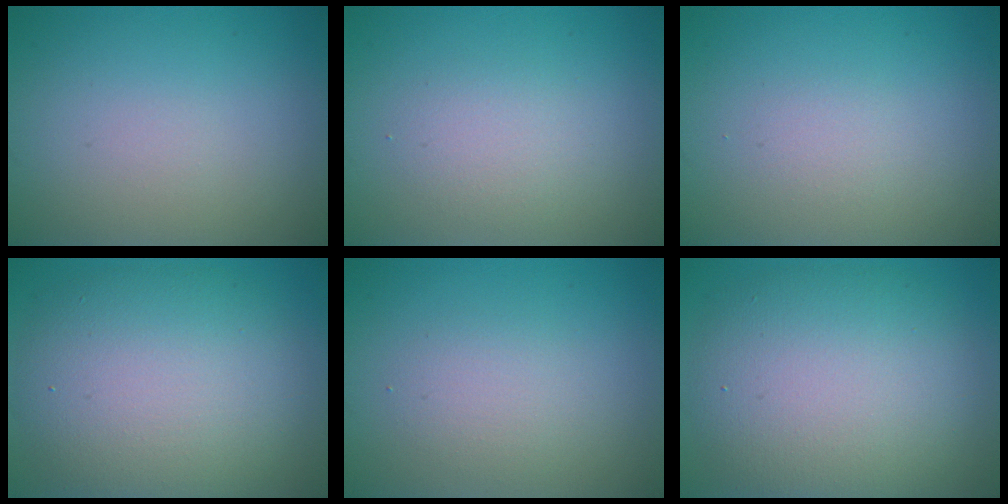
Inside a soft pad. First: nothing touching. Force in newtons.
{"total": 1.8, "press": 1.8, "slide": 0.0}
{"total": 2.6, "press": 2.6, "slide": 0.3}
{"total": 9.5, "press": 9.5, "slide": 0.3}
{"total": 2.0, "press": 2.0, "slide": 0.2}
{"total": 9.6, "press": 9.6, "slide": 0.5}